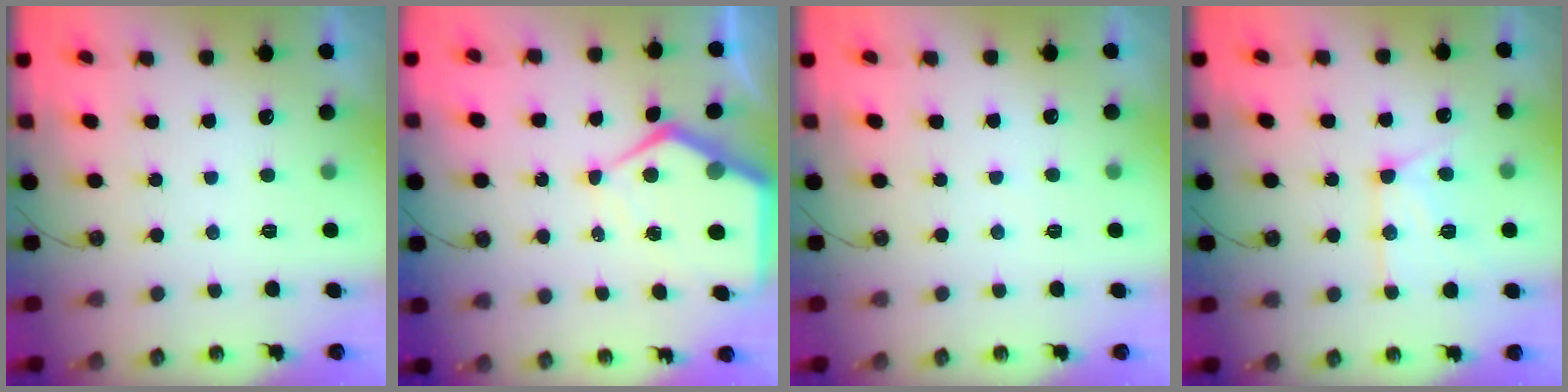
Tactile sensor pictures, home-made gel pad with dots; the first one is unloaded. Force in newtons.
{"total": 10.8, "press": 10.8, "slide": 1.0}
{"total": 1.8, "press": 1.7, "slide": 0.3}
{"total": 14.5, "press": 14.5, "slide": 1.2}